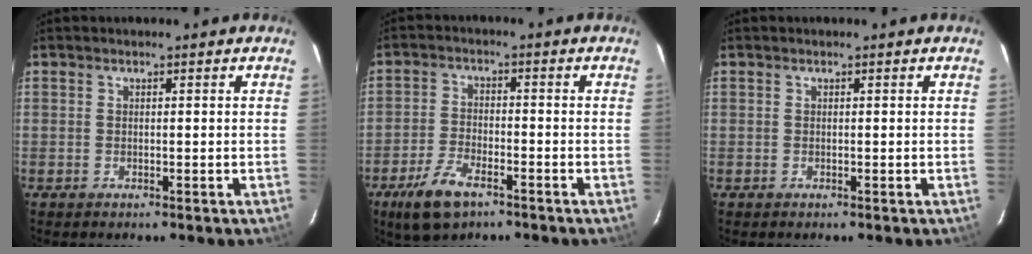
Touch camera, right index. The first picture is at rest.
{"total": 8.6, "force": [-5.5, 3.7, 5.5], "torque": [-0.136, -0.010, -0.105]}
{"total": 0.0}